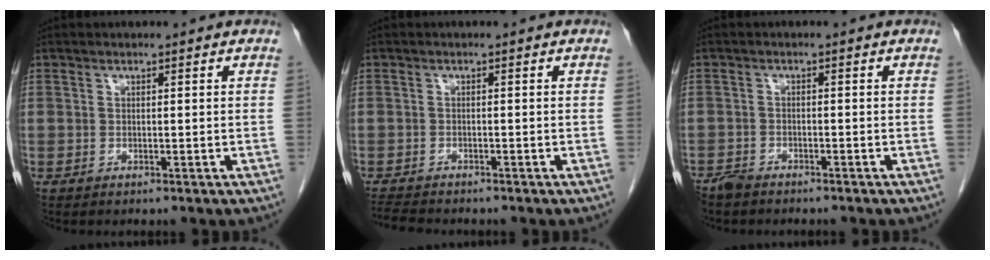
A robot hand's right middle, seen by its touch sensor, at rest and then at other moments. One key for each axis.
{"total": 4.3, "fx": -4.0, "fy": 0.6, "fz": 1.3, "tx": -0.024, "ty": -0.013, "tz": -0.067}
{"total": 2.9, "fx": -2.6, "fy": 0.9, "fz": 0.8, "tx": -0.019, "ty": -0.003, "tz": -0.042}